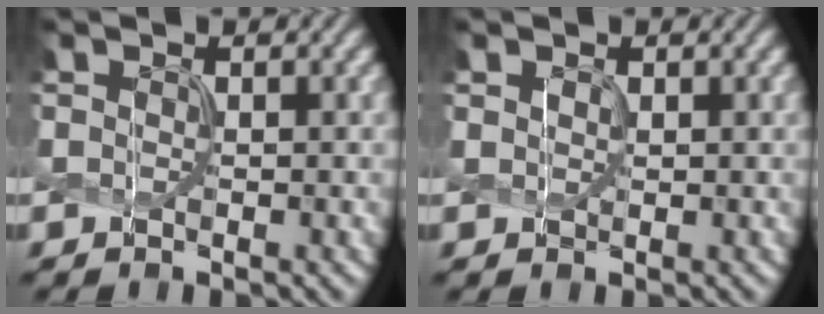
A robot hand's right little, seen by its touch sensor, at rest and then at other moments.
{"total": 0.6, "force": [0.4, 0.4, 0.2], "torque": [-0.005, -0.004, 0.010]}